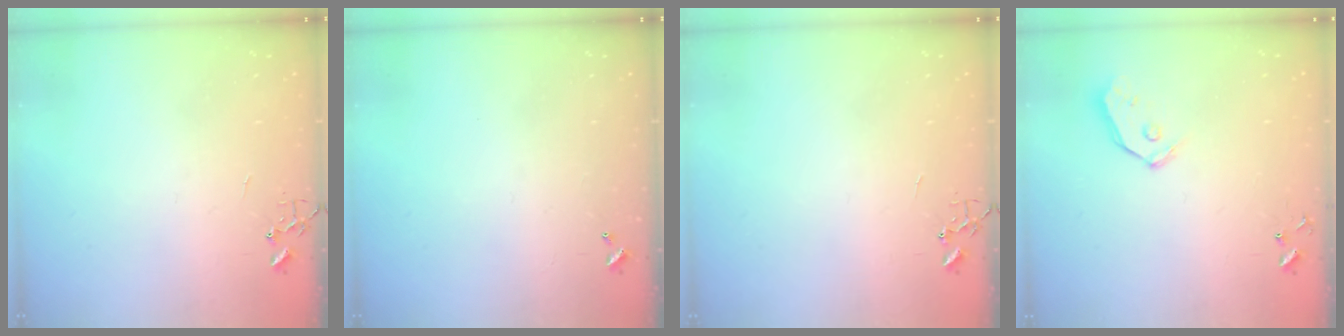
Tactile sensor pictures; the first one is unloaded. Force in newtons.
{"total": 0.0}
{"total": 0.0}
{"total": 4.8, "press": 4.8, "slide": 0.5}